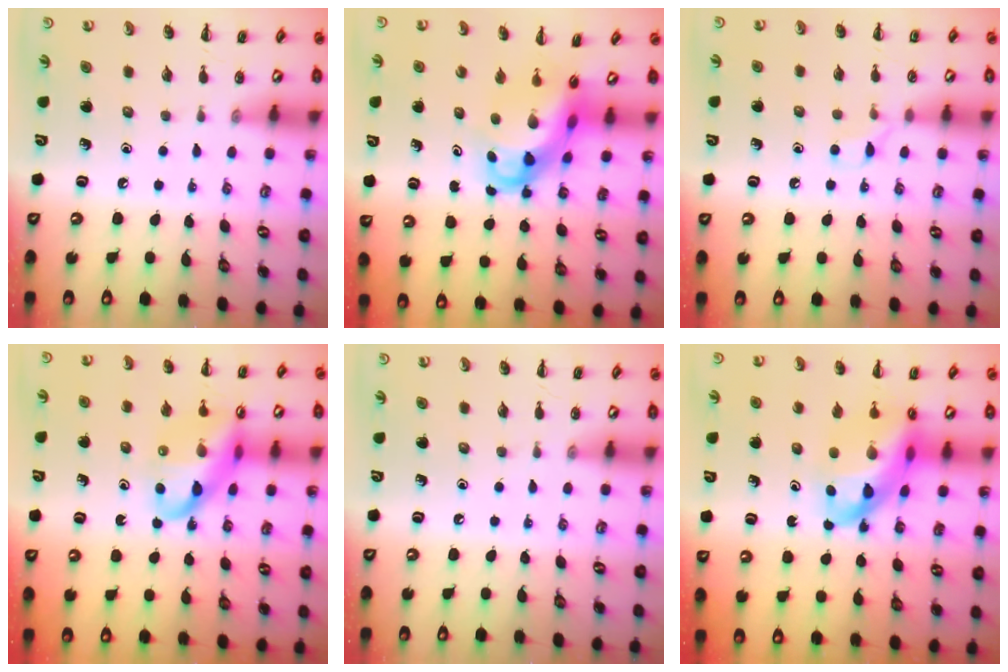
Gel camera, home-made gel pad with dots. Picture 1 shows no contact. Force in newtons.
{"total": 5.7, "press": 5.5, "slide": 1.5}
{"total": 5.0, "press": 4.7, "slide": 1.4}
{"total": 15.6, "press": 15.3, "slide": 3.2}
{"total": 0.0}
{"total": 15.8, "press": 15.2, "slide": 4.0}